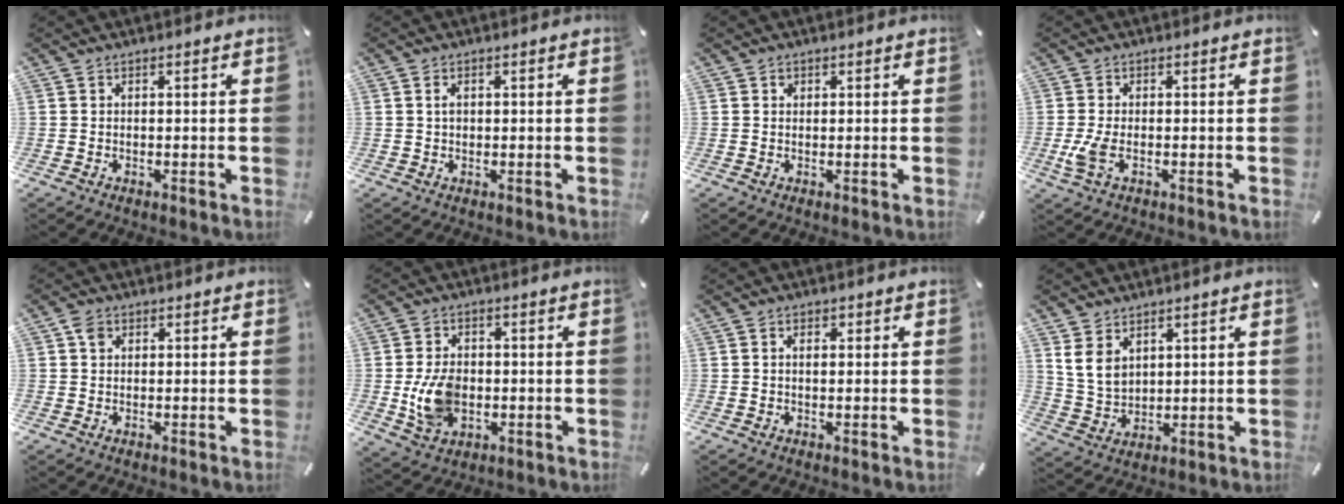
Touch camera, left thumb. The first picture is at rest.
{"total": 1.6, "force": [0.4, 1.2, 1.0], "torque": [-0.022, 0.007, 0.005]}
{"total": 0.9, "force": [0.4, 0.8, 0.2], "torque": [0.004, 0.002, 0.004]}
{"total": 4.3, "force": [-1.0, 2.0, 3.6], "torque": [-0.085, -0.004, -0.020]}
{"total": 2.5, "force": [0.7, 2.1, 1.2], "torque": [-0.017, 0.003, 0.011]}
{"total": 9.9, "force": [-1.1, 7.3, 6.5], "torque": [-0.133, 0.002, -0.019]}
{"total": 2.1, "force": [0.4, 1.4, 1.4], "torque": [-0.022, 0.007, 0.004]}
{"total": 6.8, "force": [3.4, 5.2, 2.7], "torque": [-0.073, -0.008, 0.061]}